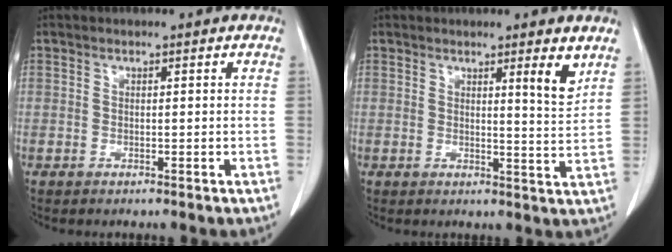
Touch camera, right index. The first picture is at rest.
{"total": 4.3, "force": [2.0, -1.1, 3.7], "torque": [-0.058, -0.013, 0.033]}